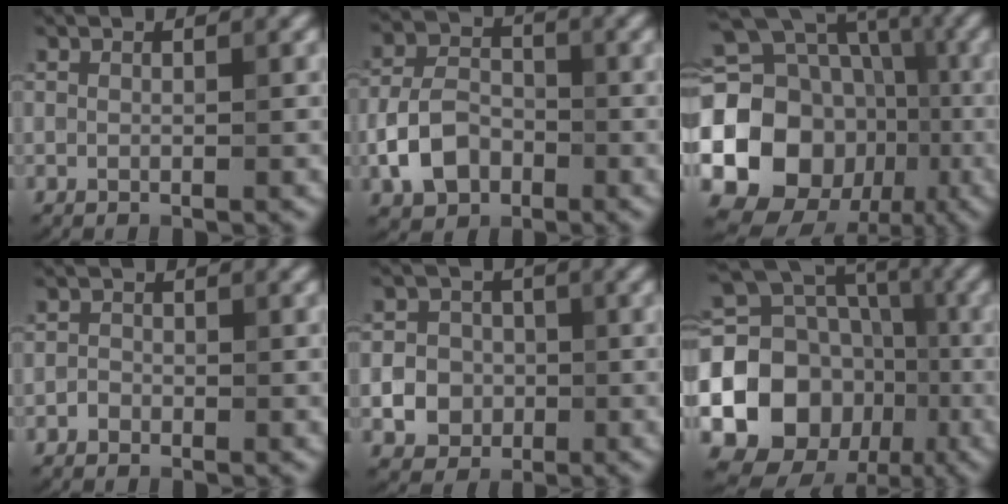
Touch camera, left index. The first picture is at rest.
{"total": 4.9, "force": [-2.0, 3.6, 2.8], "torque": [-0.052, 0.002, -0.041]}
{"total": 20.7, "force": [-4.0, 18.1, 9.3], "torque": [-0.184, 0.000, -0.101]}
{"total": 0.8, "force": [-0.5, 0.6, 0.1], "torque": [0.002, 0.001, -0.011]}
{"total": 4.7, "force": [-1.2, 4.3, 1.5], "torque": [-0.003, 0.003, -0.037]}
{"total": 15.6, "force": [-3.3, 13.5, 7.1], "torque": [-0.145, -0.002, -0.083]}